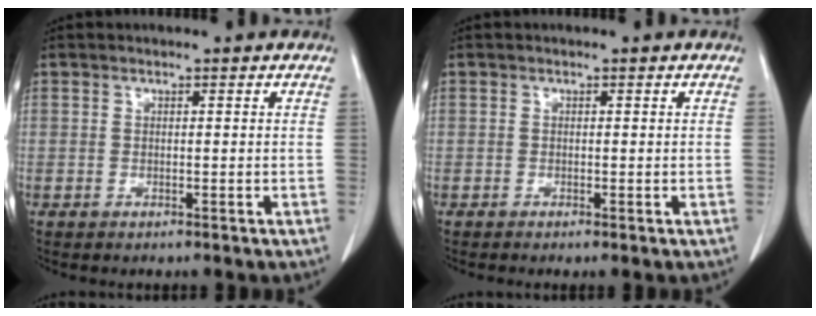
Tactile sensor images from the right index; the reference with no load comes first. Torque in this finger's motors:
{"motor_torque": [-0.06, 0.08, -0.09, 0.02]}